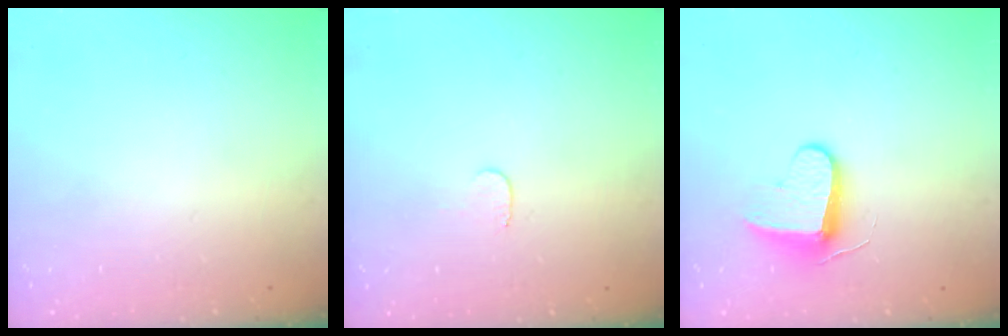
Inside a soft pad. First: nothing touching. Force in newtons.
{"total": 3.0, "press": 3.0, "slide": 0.3}
{"total": 8.7, "press": 8.7, "slide": 0.5}